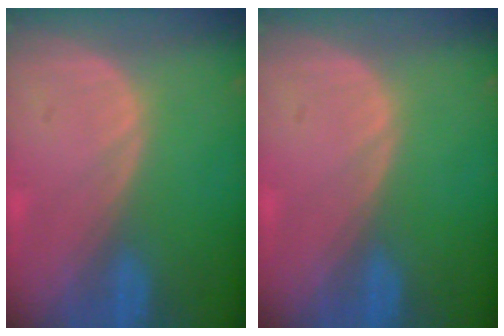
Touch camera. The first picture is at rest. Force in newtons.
{"total": 0.0}